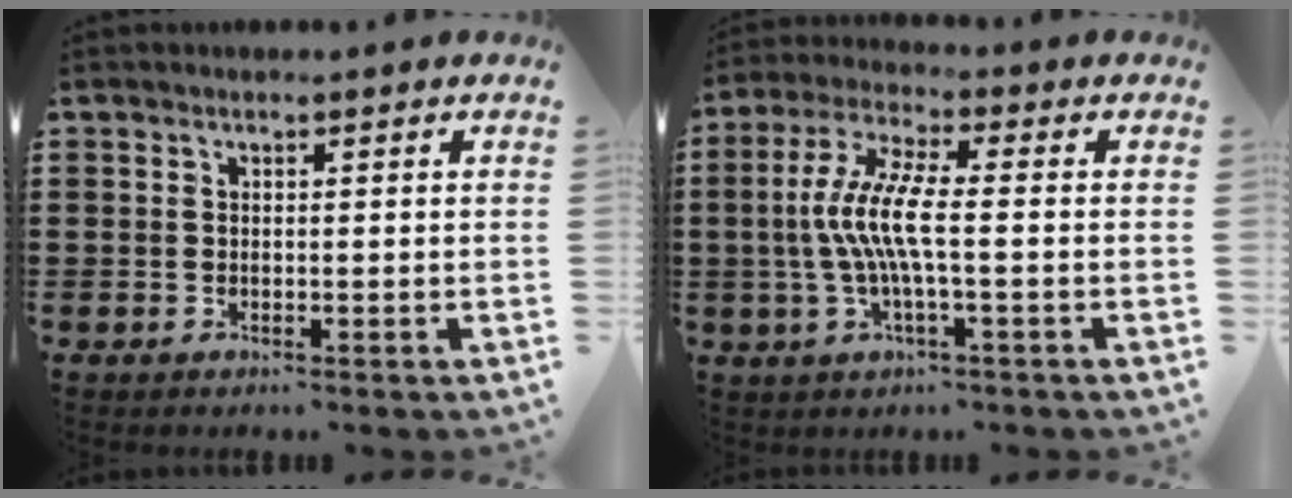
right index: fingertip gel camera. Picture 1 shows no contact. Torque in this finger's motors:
{"motor_torque": [1.89, -0.24, 1.05, 0.21]}